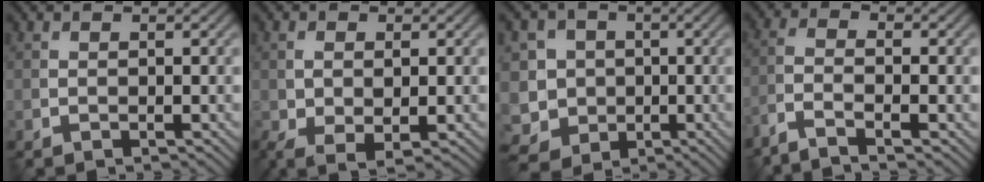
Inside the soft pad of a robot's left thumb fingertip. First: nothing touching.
{"total": 4.7, "force": [-0.5, 2.7, 3.8], "torque": [-0.081, -0.011, -0.002]}
{"total": 7.5, "force": [-1.2, 7.0, 2.5], "torque": [-0.081, -0.006, -0.047]}
{"total": 4.0, "force": [-2.8, 0.6, 2.8], "torque": [-0.056, -0.002, -0.071]}